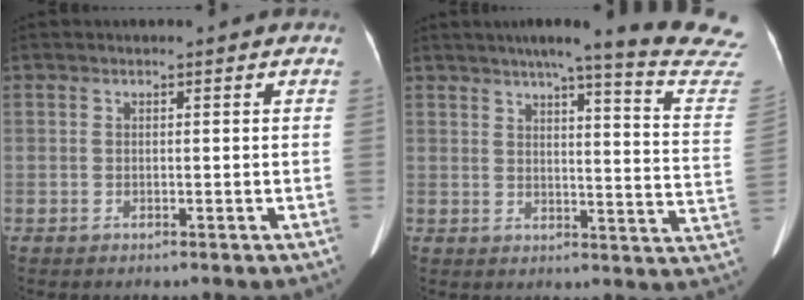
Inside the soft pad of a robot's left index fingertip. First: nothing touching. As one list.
[{"total": 22.2, "force": [19.7, -0.7, 10.2], "torque": [-0.132, -0.083, 0.222]}]